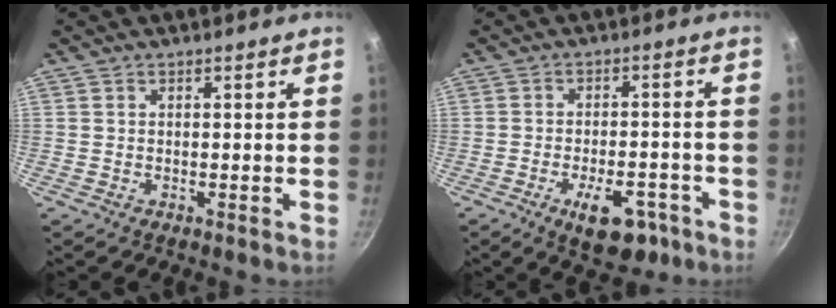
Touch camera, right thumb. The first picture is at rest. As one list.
[{"total": 9.0, "force": [-4.7, 4.3, 6.3], "torque": [-0.081, 0.020, -0.065]}]